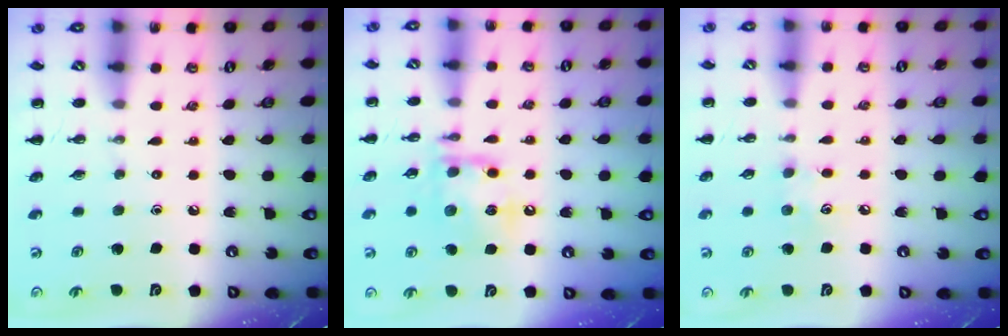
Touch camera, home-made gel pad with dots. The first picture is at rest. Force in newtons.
{"total": 13.9, "press": 13.7, "slide": 1.8}
{"total": 5.5, "press": 5.3, "slide": 1.3}